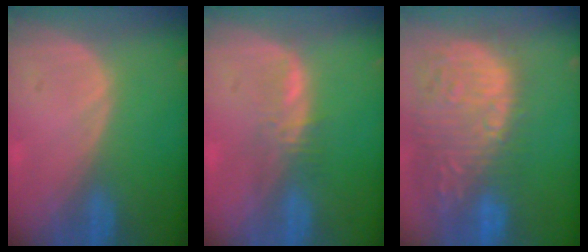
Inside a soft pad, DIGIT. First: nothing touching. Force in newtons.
{"total": 2.9, "press": 2.9, "slide": 0.2}
{"total": 15.7, "press": 12.9, "slide": 9.0}